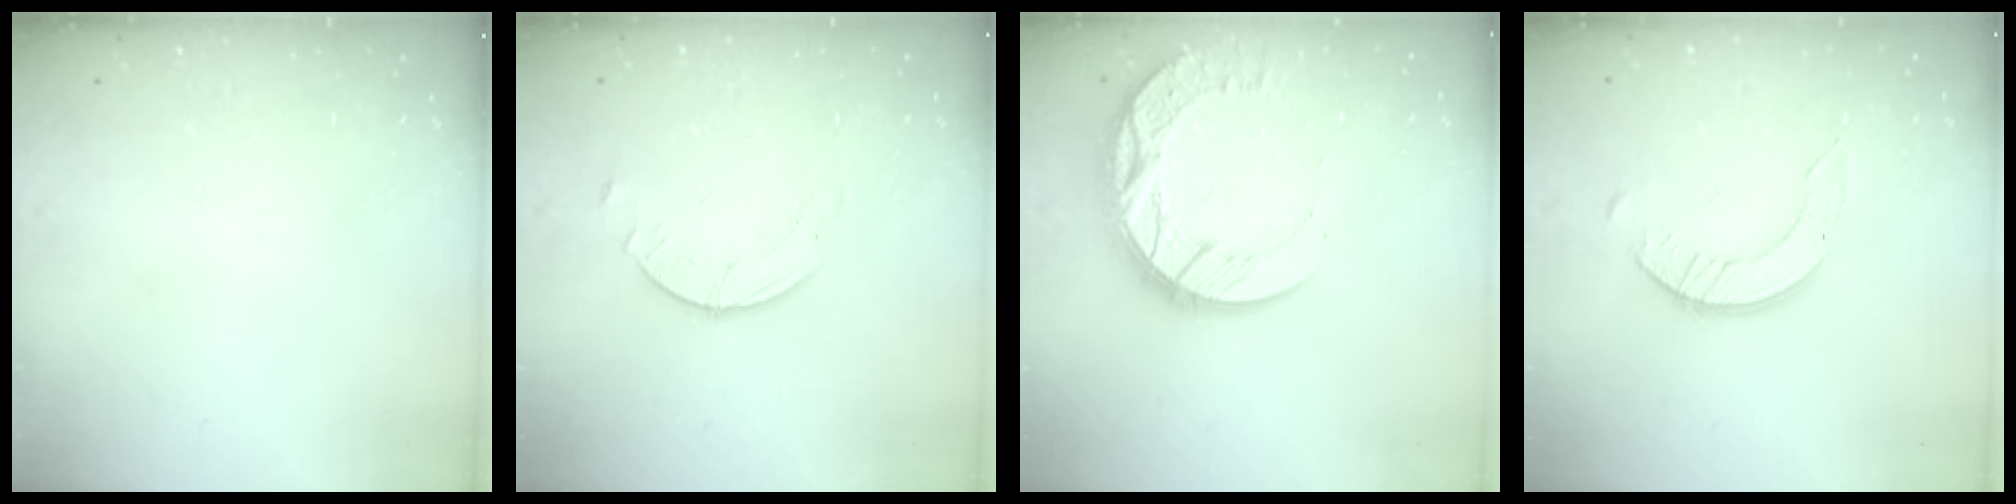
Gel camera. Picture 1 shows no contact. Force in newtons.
{"total": 2.5, "press": 2.5, "slide": 0.3}
{"total": 14.6, "press": 14.5, "slide": 1.1}
{"total": 5.0, "press": 5.0, "slide": 0.4}